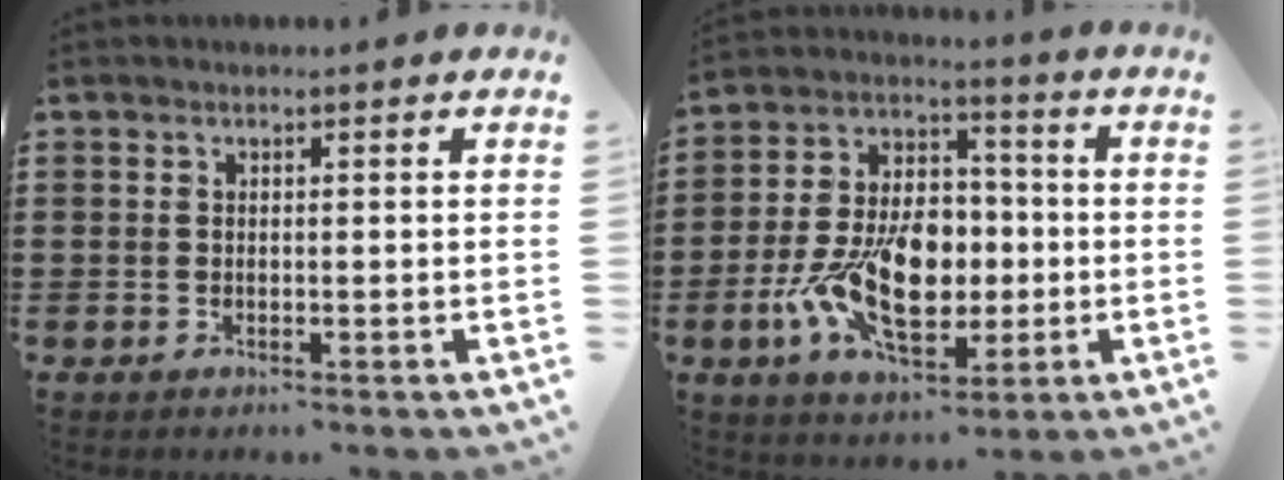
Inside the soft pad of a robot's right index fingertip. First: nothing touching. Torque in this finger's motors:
{"motor_torque": [2.14, 0.00, 1.05, 0.18]}